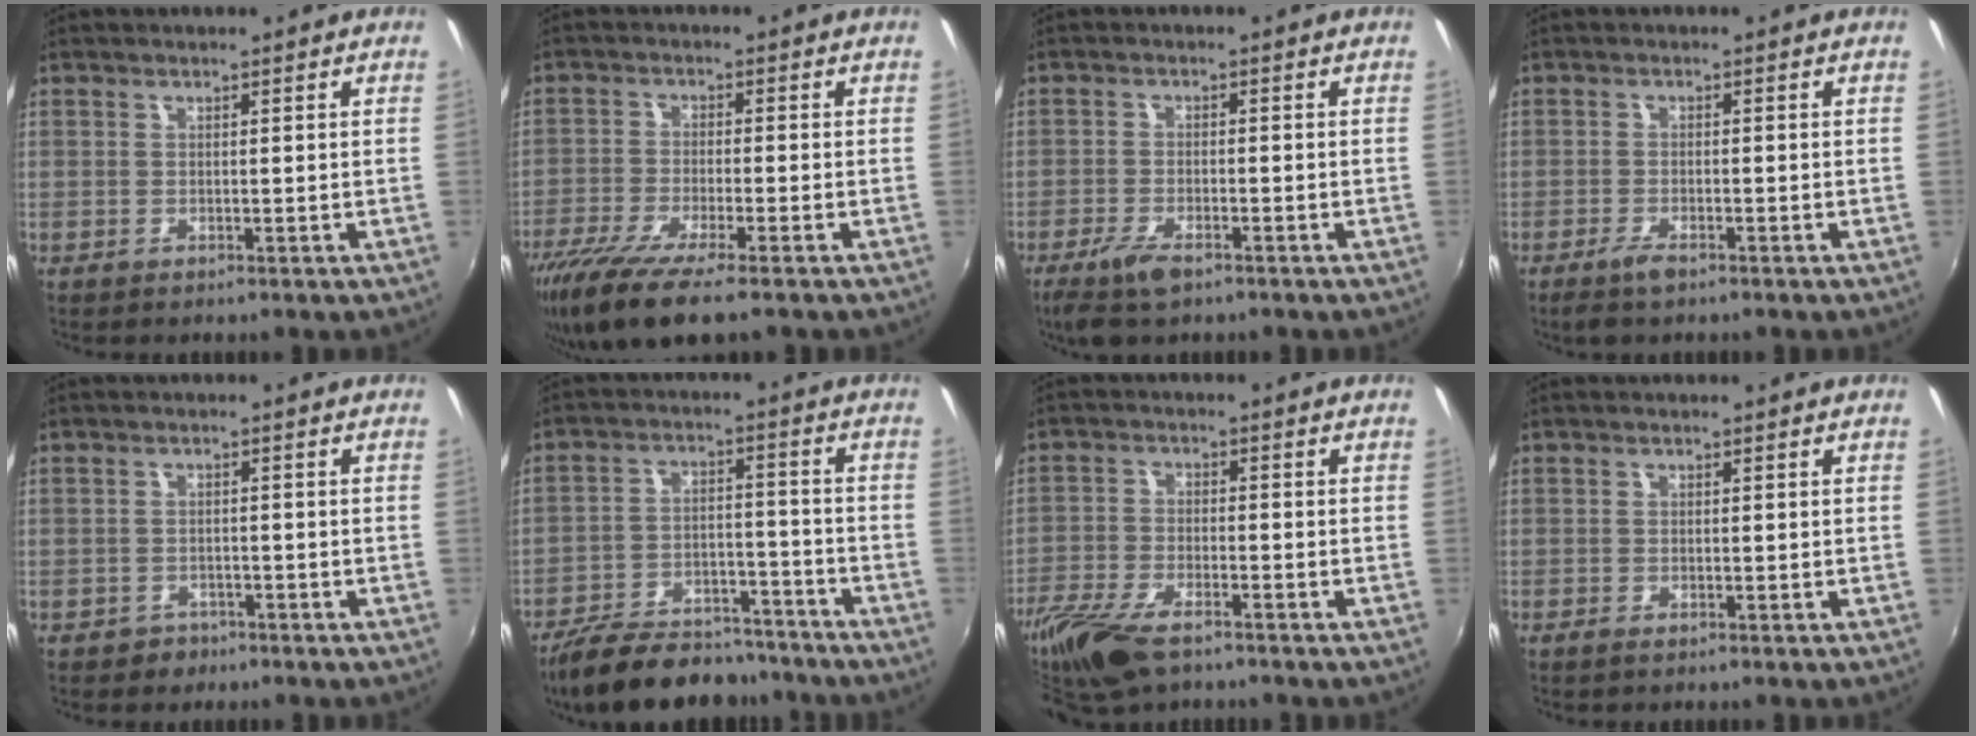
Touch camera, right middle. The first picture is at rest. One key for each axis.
{"total": 10.6, "fx": -7.8, "fy": 1.2, "fz": 7.1, "tx": -0.157, "ty": -0.041, "tz": -0.141}
{"total": 6.2, "fx": -4.2, "fy": 2.1, "fz": 4.0, "tx": -0.098, "ty": -0.013, "tz": -0.078}
{"total": 2.8, "fx": -2.1, "fy": 0.7, "fz": 1.8, "tx": -0.045, "ty": -0.004, "tz": -0.041}
{"total": 2.8, "fx": -1.8, "fy": 2.1, "fz": 0.2, "tx": -0.012, "ty": 0.001, "tz": -0.026}
{"total": 18.7, "fx": -15.8, "fy": 6.5, "fz": 7.6, "tx": -0.160, "ty": -0.003, "tz": -0.229}
{"total": 11.4, "fx": -8.2, "fy": 4.0, "fz": 6.8, "tx": -0.167, "ty": -0.031, "tz": -0.160}
{"total": 0.7, "fx": -0.6, "fy": 0.1, "fz": 0.4, "tx": -0.009, "ty": -0.001, "tz": -0.010}